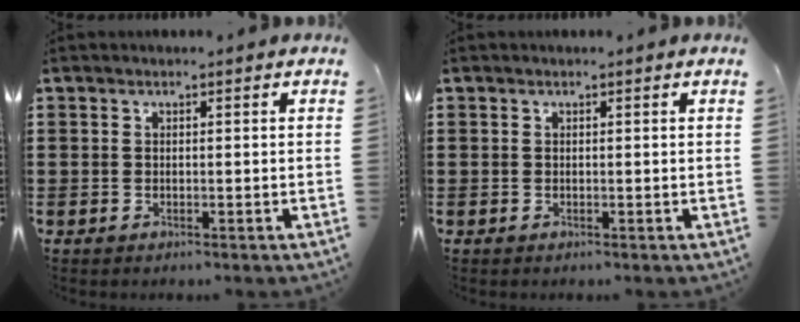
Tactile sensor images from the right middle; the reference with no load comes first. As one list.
[{"total": 0.0}]